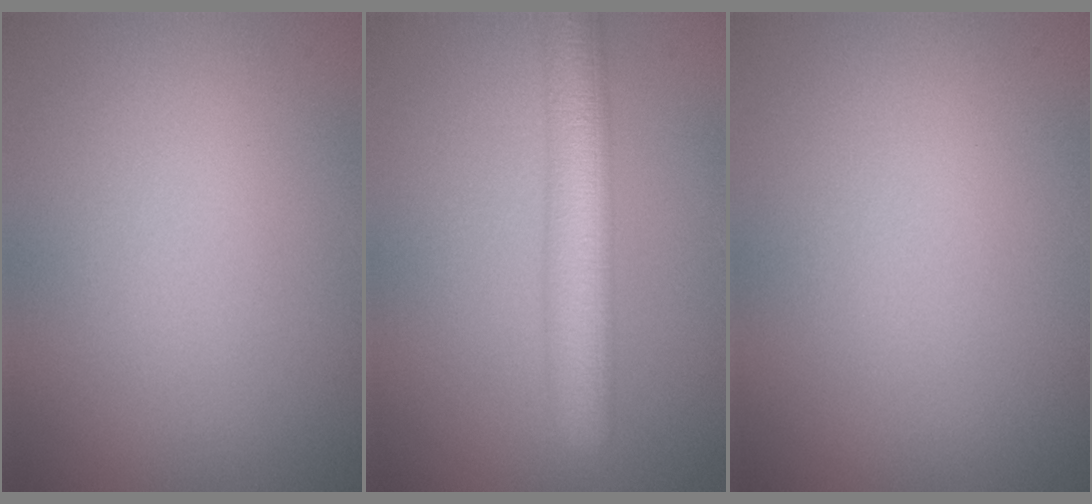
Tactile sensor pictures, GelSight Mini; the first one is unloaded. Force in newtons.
{"total": 6.2, "press": 6.2, "slide": 0.2}
{"total": 0.0}